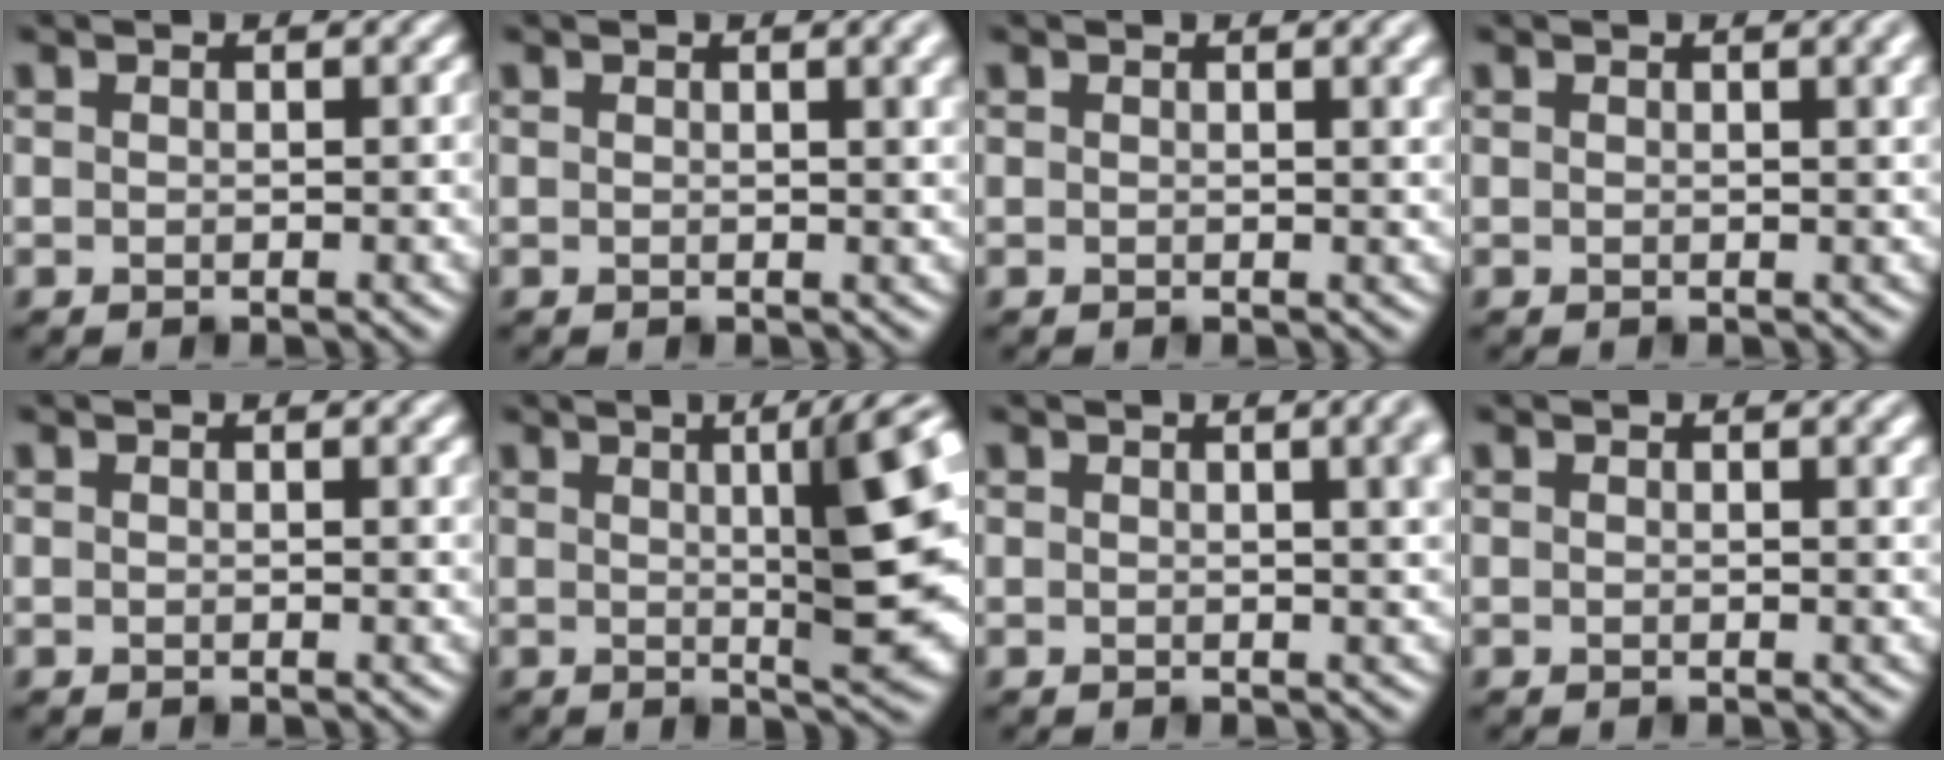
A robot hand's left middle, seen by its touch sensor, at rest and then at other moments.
{"total": 5.0, "force": [2.7, 1.9, 3.8], "torque": [-0.033, 0.018, 0.030]}
{"total": 3.9, "force": [2.1, 1.3, 3.0], "torque": [-0.031, 0.012, 0.027]}
{"total": 4.4, "force": [2.4, 1.6, 3.3], "torque": [-0.034, 0.016, 0.027]}
{"total": 1.7, "force": [1.0, 0.4, 1.3], "torque": [-0.010, 0.006, 0.013]}
{"total": 11.5, "force": [2.0, 2.7, 11.0], "torque": [-0.099, 0.012, 0.023]}
{"total": 7.3, "force": [3.2, 3.3, 5.7], "torque": [-0.030, 0.039, 0.015]}
{"total": 2.8, "force": [1.5, 0.8, 2.2], "torque": [-0.023, 0.008, 0.023]}